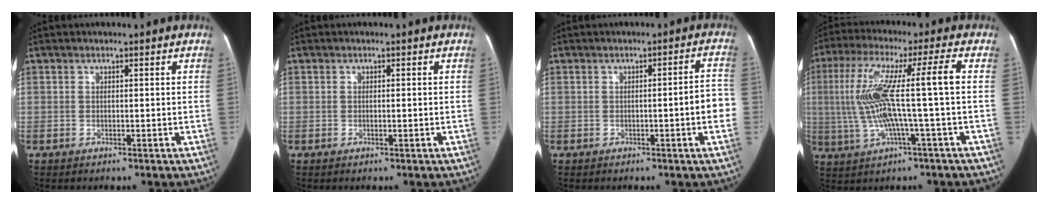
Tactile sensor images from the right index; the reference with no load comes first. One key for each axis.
{"total": 0.7, "fx": 0.0, "fy": 0.1, "fz": 0.6, "tx": -0.013, "ty": -0.002, "tz": 0.000}
{"total": 5.0, "fx": -1.1, "fy": 0.2, "fz": 4.9, "tx": -0.053, "ty": 0.010, "tz": -0.017}
{"total": 13.3, "fx": -0.1, "fy": -0.7, "fz": 13.3, "tx": -0.264, "ty": 0.026, "tz": -0.004}